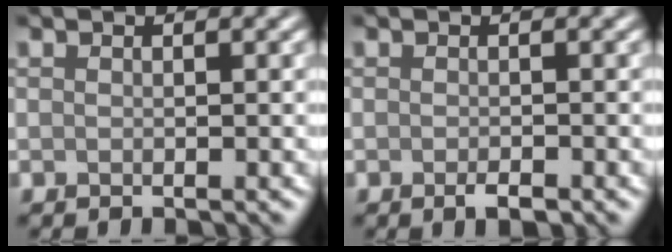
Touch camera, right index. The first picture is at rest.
{"total": 1.2, "force": [-0.7, 0.4, 0.9], "torque": [-0.017, -0.004, -0.010]}